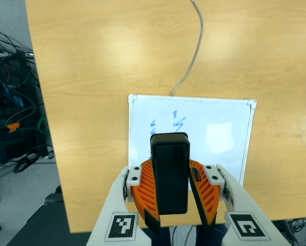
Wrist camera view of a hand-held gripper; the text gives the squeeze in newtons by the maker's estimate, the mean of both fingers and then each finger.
{"total": 7.5, "left": 8.1, "right": 6.9}